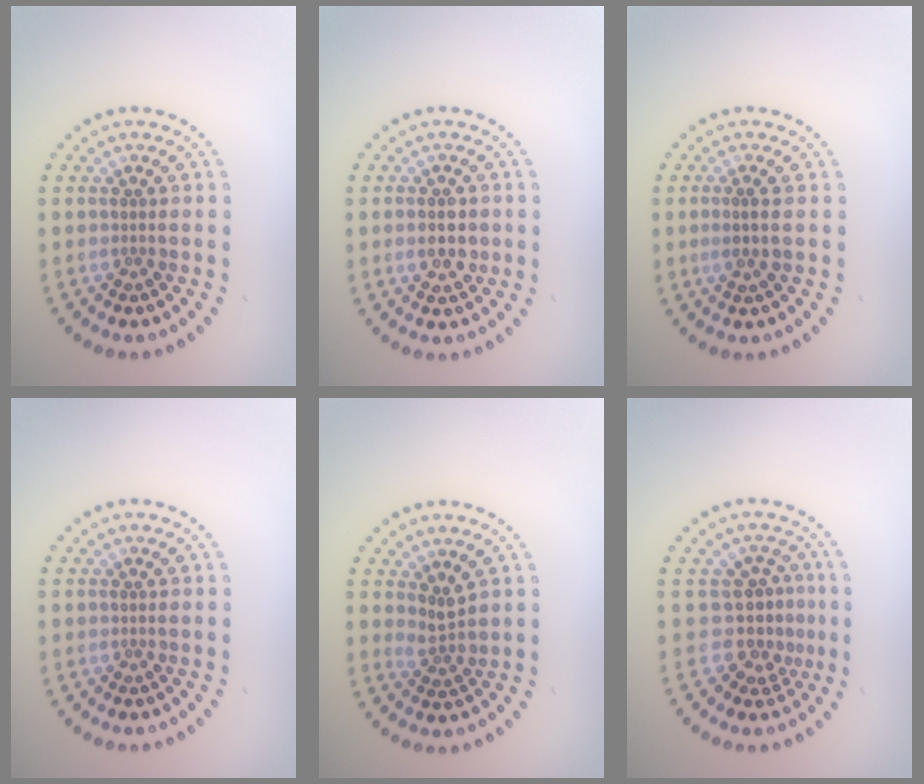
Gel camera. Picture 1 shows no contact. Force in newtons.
{"total": 2.4, "press": 2.3, "slide": 0.2}
{"total": 1.6, "press": 1.4, "slide": 0.8}
{"total": 0.0}
{"total": 1.8, "press": 1.3, "slide": 1.3}
{"total": 2.9, "press": 2.1, "slide": 2.1}